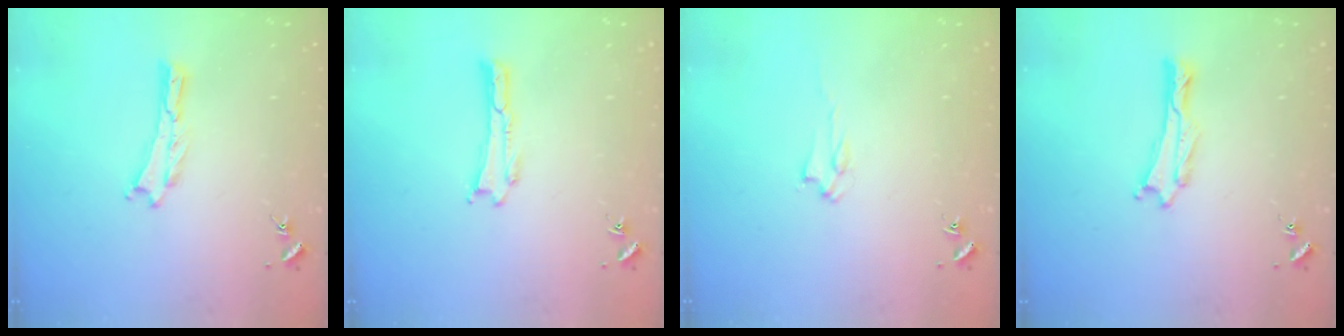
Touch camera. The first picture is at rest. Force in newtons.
{"total": 0.0}
{"total": 1.6, "press": 1.6, "slide": 0.2}
{"total": 0.6, "press": 0.5, "slide": 0.1}